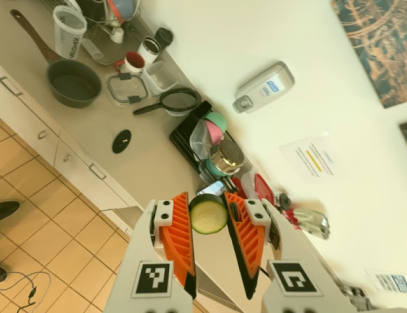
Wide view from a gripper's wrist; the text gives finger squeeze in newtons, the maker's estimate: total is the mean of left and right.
{"total": 7.8, "left": 7.5, "right": 8.1}